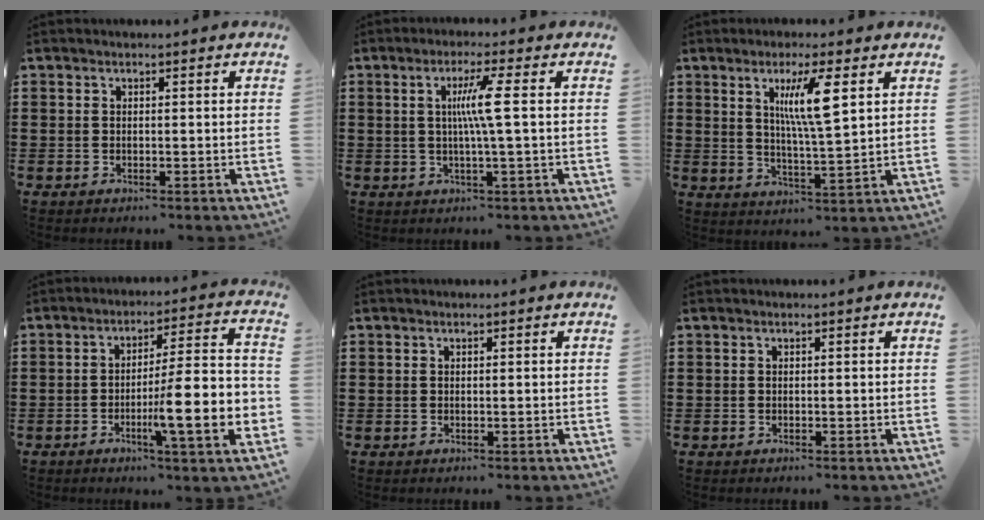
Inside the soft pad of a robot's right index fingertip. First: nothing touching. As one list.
[{"total": 5.6, "force": [0.5, -0.7, 5.5], "torque": [-0.105, -0.007, 0.002]}, {"total": 7.8, "force": [2.9, 1.2, 7.1], "torque": [-0.137, 0.000, 0.043]}, {"total": 12.0, "force": [-3.6, 1.5, 11.3], "torque": [-0.168, -0.020, -0.069]}, {"total": 0.0}, {"total": 0.0}]